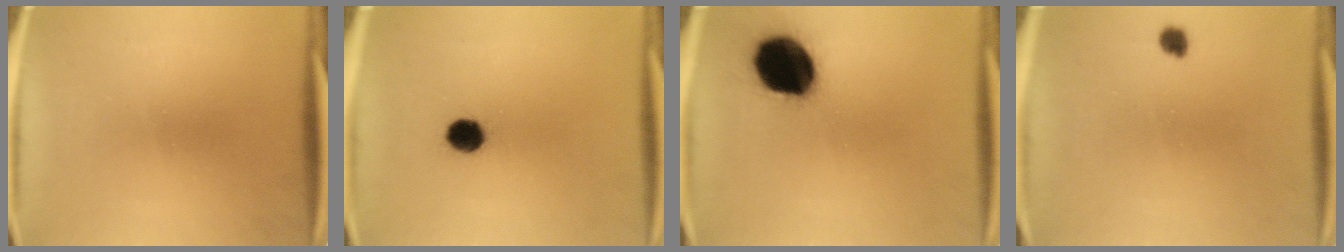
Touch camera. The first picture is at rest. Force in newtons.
{"total": 5.4}
{"total": 19.0}
{"total": 1.8}